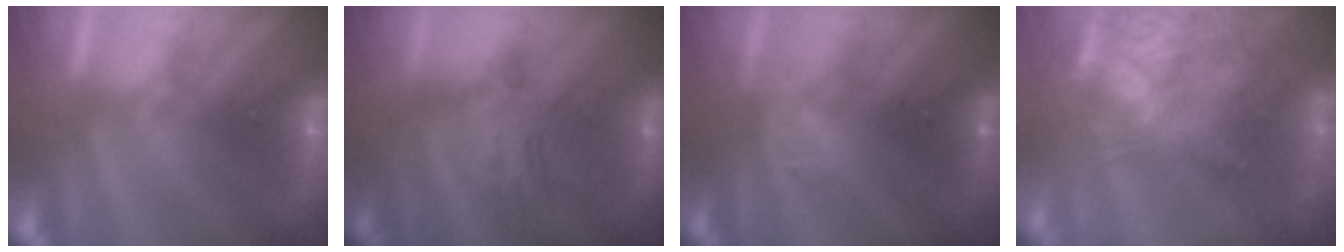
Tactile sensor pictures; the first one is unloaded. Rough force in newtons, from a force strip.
{"total": 2.6}
{"total": 2.9}
{"total": 10.5}